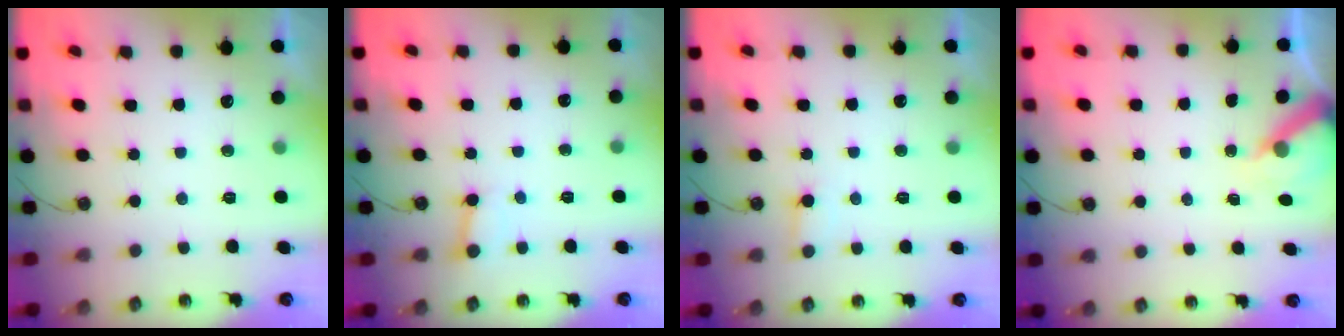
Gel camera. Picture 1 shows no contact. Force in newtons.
{"total": 2.5, "press": 2.5, "slide": 0.1}
{"total": 3.3, "press": 3.3, "slide": 0.3}
{"total": 6.6, "press": 6.6, "slide": 0.1}